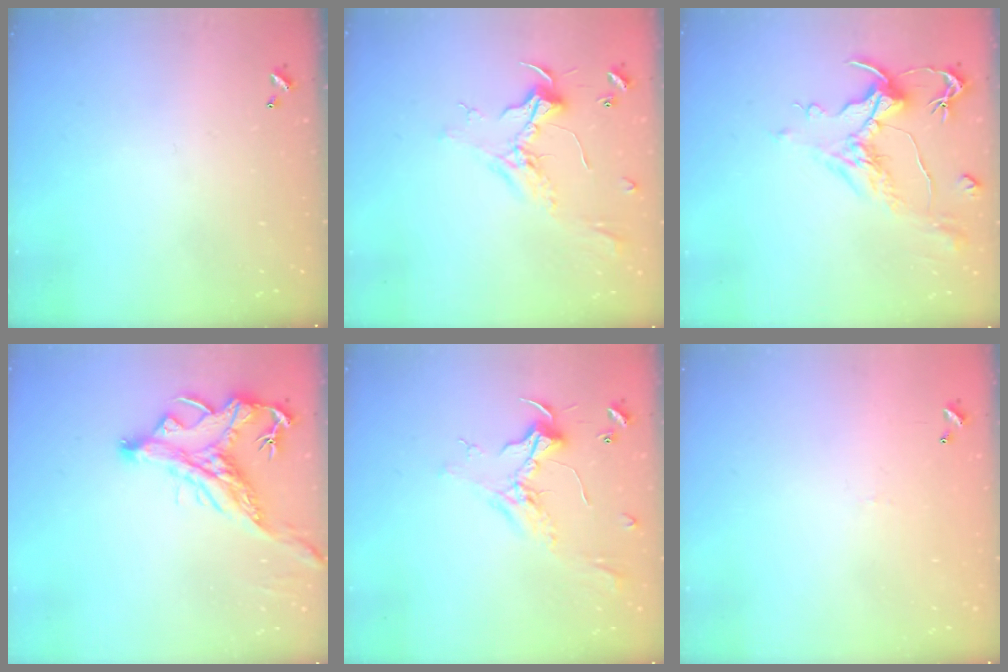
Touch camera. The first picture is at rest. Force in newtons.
{"total": 2.4, "press": 2.3, "slide": 0.8}
{"total": 1.6, "press": 0.6, "slide": 1.4}
{"total": 2.9, "press": 2.5, "slide": 1.4}
{"total": 2.4, "press": 2.3, "slide": 0.8}
{"total": 5.8, "press": 5.7, "slide": 0.8}